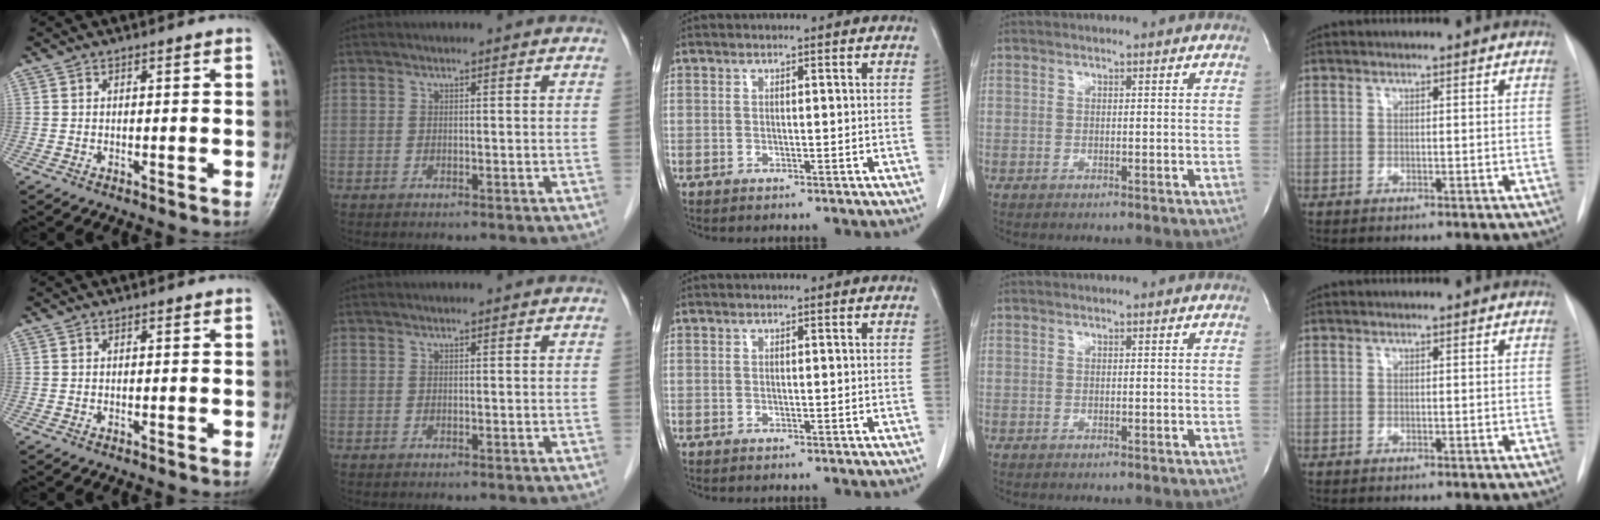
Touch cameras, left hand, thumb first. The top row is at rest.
{}